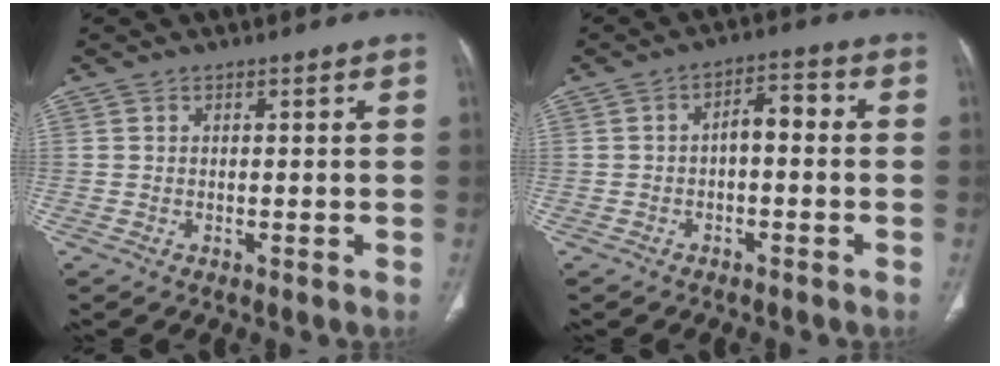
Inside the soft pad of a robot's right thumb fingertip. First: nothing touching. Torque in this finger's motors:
{"motor_torque": [0.84, 0.75, 0.61, -0.05, 0.03]}